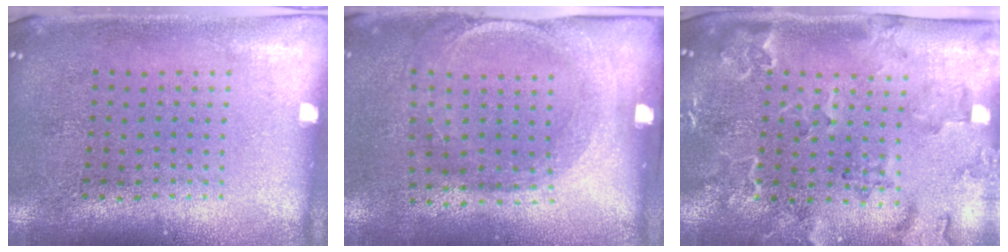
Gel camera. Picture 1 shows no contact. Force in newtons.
{"total": 1.7, "press": 1.3, "slide": 1.1}
{"total": 2.2, "press": 2.2, "slide": 0.6}